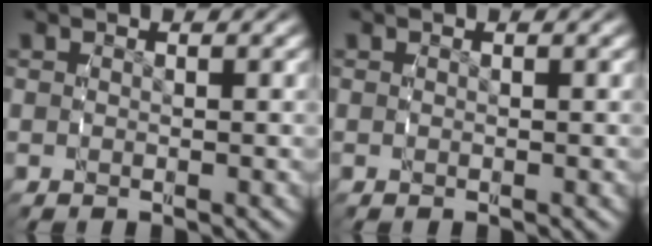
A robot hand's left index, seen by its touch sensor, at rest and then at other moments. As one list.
[{"total": 0.0}]